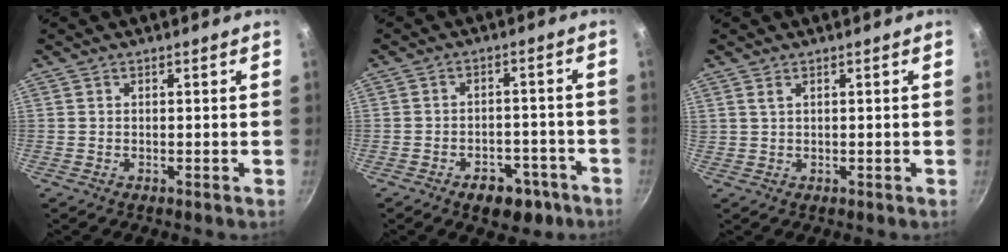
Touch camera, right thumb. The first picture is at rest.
{"total": 8.2, "force": [-4.8, 5.0, 4.4], "torque": [-0.027, 0.039, -0.053]}
{"total": 1.0, "force": [0.6, 0.4, 0.7], "torque": [-0.012, 0.002, 0.014]}